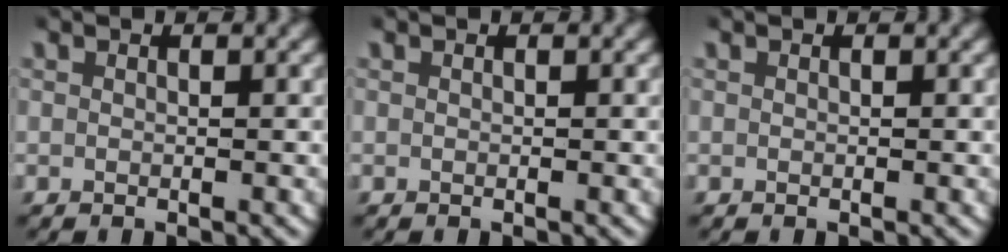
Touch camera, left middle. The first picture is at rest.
{"total": 0.0}
{"total": 0.0}